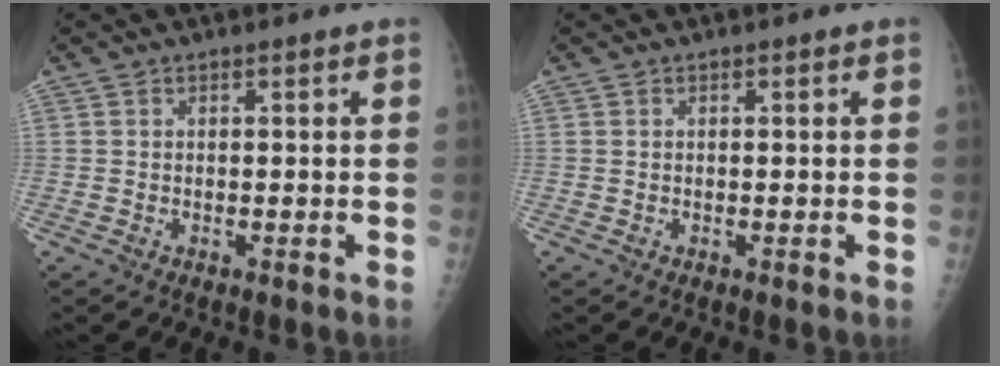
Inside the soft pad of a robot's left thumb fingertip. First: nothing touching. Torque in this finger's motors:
{"motor_torque": [0.01, 0.01, 0.00, 0.00, 0.00]}